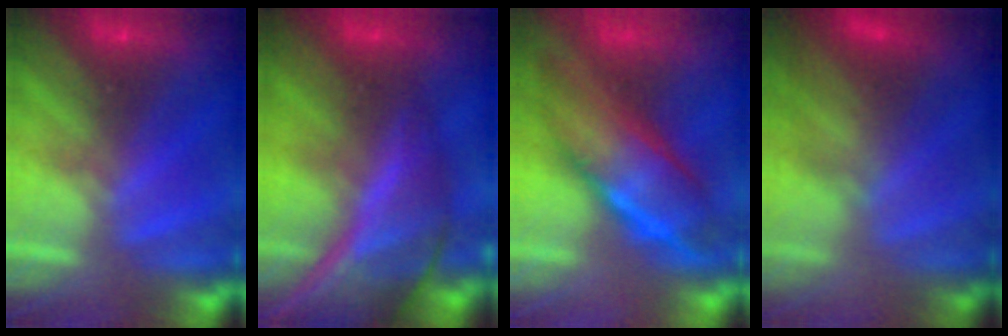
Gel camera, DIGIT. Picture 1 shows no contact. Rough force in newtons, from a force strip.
{"total": 7.8}
{"total": 7.6}
{"total": 4.5}